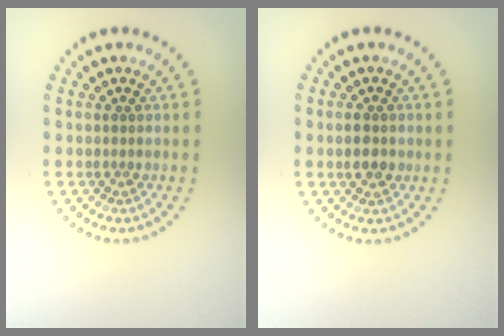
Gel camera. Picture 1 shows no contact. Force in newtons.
{"total": 2.4, "press": 2.4, "slide": 0.1}